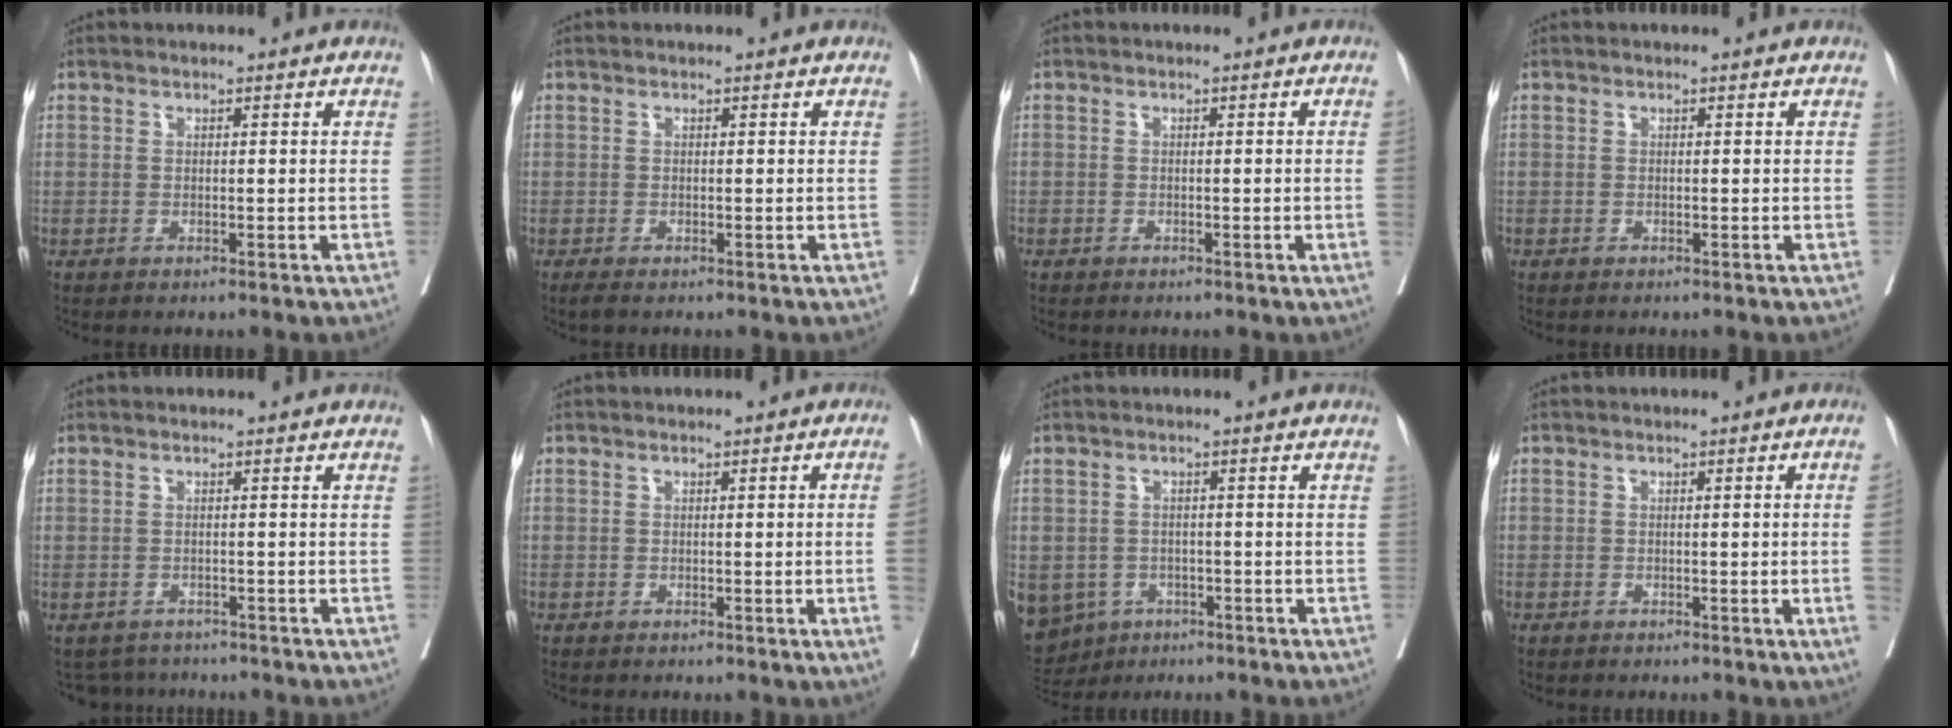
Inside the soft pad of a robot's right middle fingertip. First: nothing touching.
{"total": 1.2, "force": [-1.0, 0.2, 0.7], "torque": [-0.017, -0.006, -0.019]}
{"total": 0.8, "force": [-0.4, 0.0, 0.7], "torque": [-0.010, 0.002, -0.007]}
{"total": 0.0}
{"total": 3.8, "force": [-3.5, 1.4, -0.4], "torque": [0.008, 0.002, -0.052]}
{"total": 3.0, "force": [-0.7, -0.3, 2.9], "torque": [-0.036, 0.004, -0.007]}
{"total": 11.6, "force": [-5.8, 9.5, 3.3], "torque": [-0.103, -0.001, -0.074]}
{"total": 2.7, "force": [-0.7, -0.4, 2.6], "torque": [-0.031, 0.002, -0.012]}